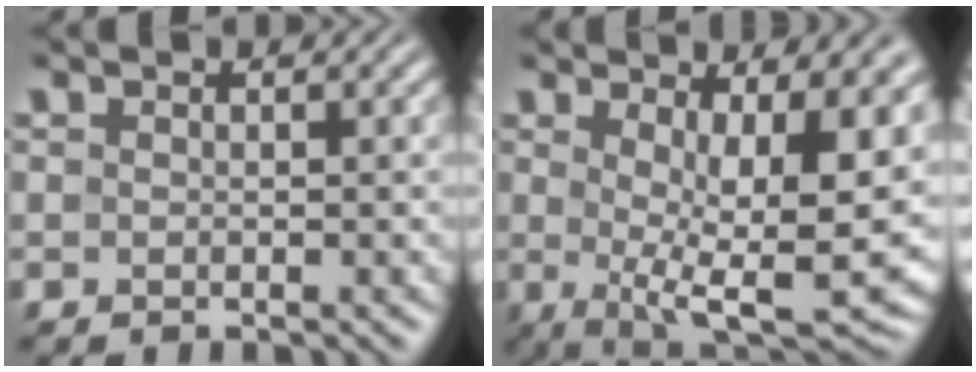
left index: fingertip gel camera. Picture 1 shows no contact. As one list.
[{"total": 13.1, "force": [1.1, 4.7, 12.1], "torque": [-0.164, -0.025, 0.036]}]